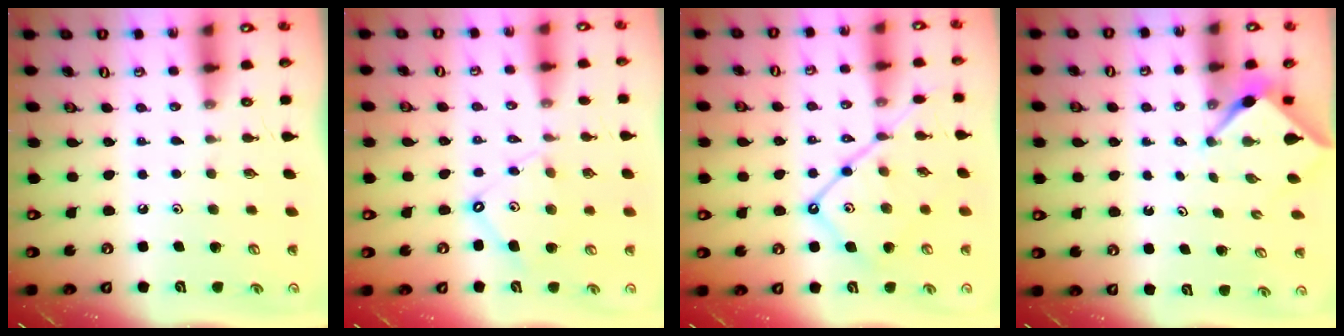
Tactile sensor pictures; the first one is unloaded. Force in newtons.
{"total": 8.3, "press": 8.2, "slide": 0.7}
{"total": 14.2, "press": 14.1, "slide": 1.4}
{"total": 3.2, "press": 3.2, "slide": 0.3}